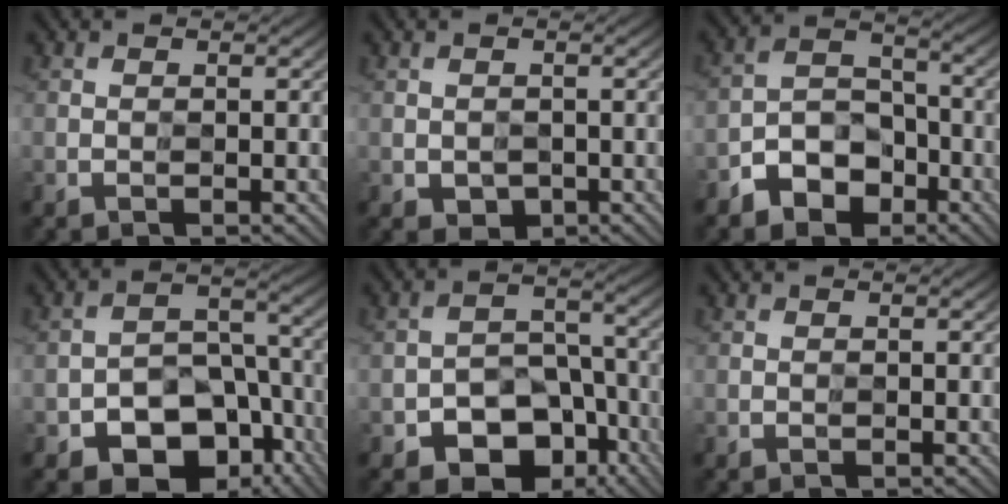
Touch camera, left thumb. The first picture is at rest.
{"total": 0.8, "force": [0.1, 0.8, -0.2], "torque": [-0.004, -0.003, 0.006]}
{"total": 5.8, "force": [-4.1, 3.8, 1.5], "torque": [-0.020, 0.000, -0.087]}
{"total": 9.7, "force": [-6.0, 6.3, 4.1], "torque": [-0.050, -0.007, -0.101]}
{"total": 8.3, "force": [-5.4, 5.5, 3.0], "torque": [-0.031, -0.004, -0.092]}
{"total": 0.0}